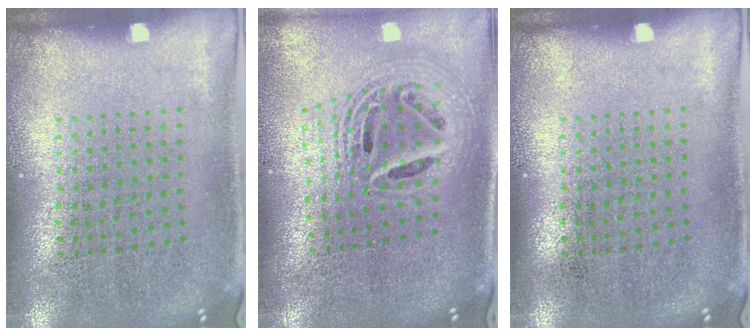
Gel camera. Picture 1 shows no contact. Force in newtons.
{"total": 2.3, "press": 1.8, "slide": 1.6}
{"total": 0.0}